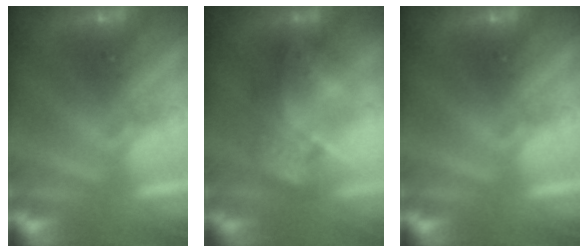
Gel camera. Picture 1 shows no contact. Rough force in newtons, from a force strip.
{"total": 4.5}
{"total": 0.0}